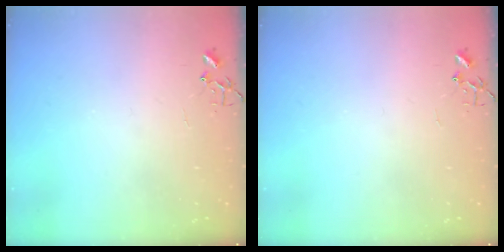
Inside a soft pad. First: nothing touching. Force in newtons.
{"total": 0.0}